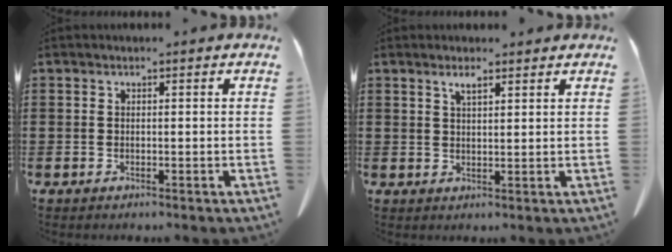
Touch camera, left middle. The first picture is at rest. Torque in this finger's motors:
{"motor_torque": [0.22, 0.35, 0.10, 0.05]}